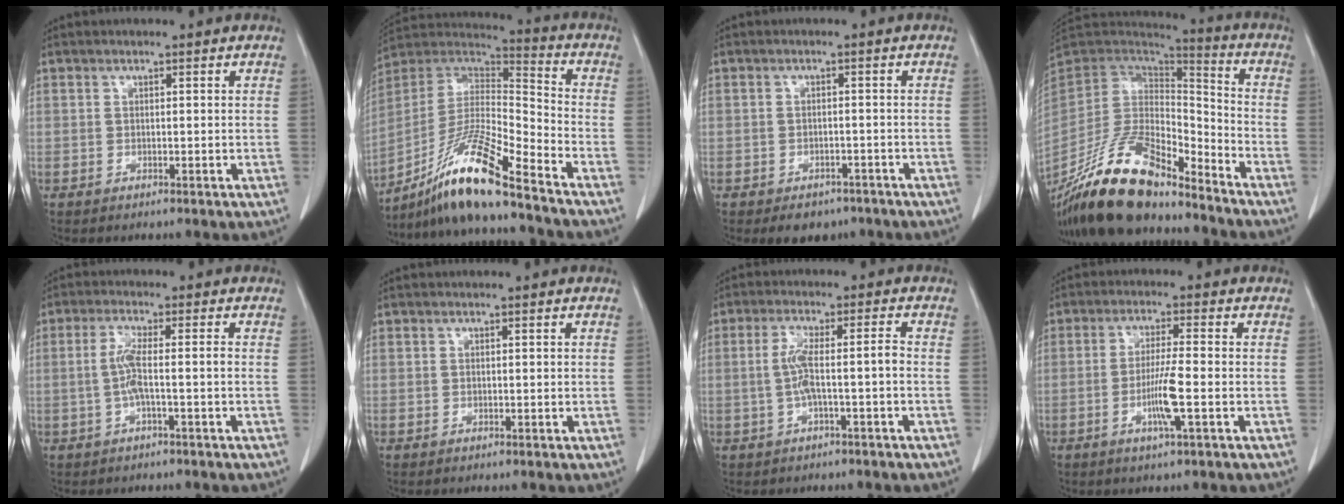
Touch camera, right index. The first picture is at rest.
{"total": 15.8, "force": [-11.8, 0.0, 10.5], "torque": [-0.201, 0.003, -0.219]}
{"total": 4.5, "force": [-3.4, 2.7, 1.3], "torque": [-0.008, 0.006, -0.042]}
{"total": 20.3, "force": [-16.2, 6.0, 10.7], "torque": [-0.221, 0.001, -0.301]}
{"total": 4.0, "force": [-0.9, -0.1, 3.9], "torque": [-0.083, 0.007, -0.017]}
{"total": 0.0}
{"total": 5.2, "force": [-1.1, 0.2, 5.1], "torque": [-0.106, 0.019, -0.016]}
{"total": 5.9, "force": [-1.8, -0.3, 5.6], "torque": [-0.107, -0.009, -0.035]}